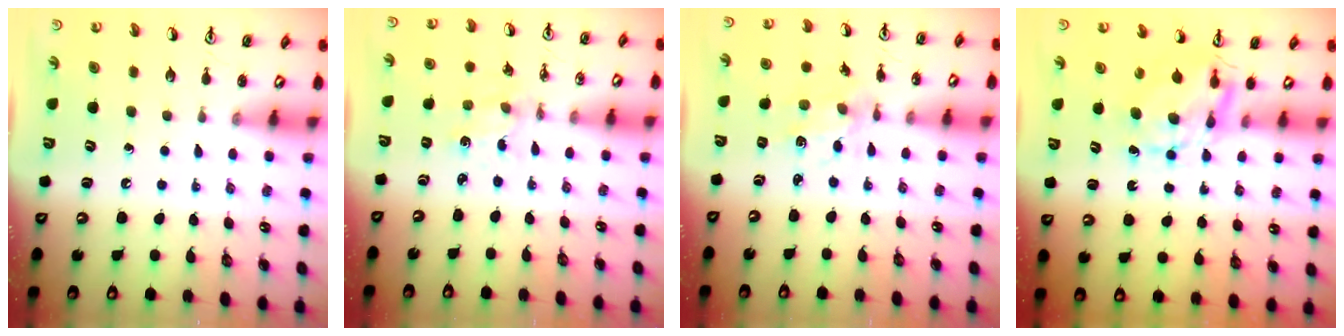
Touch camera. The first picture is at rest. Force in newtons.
{"total": 1.0, "press": 1.0, "slide": 0.2}
{"total": 2.9, "press": 2.9, "slide": 0.2}
{"total": 6.7, "press": 6.7, "slide": 0.6}